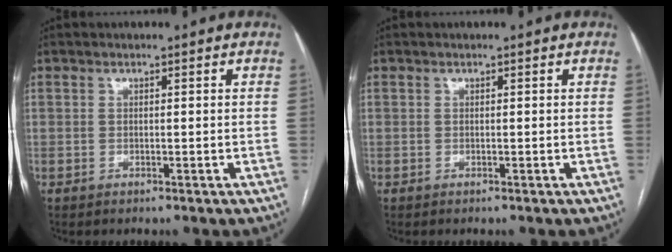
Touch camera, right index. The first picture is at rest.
{"total": 0.0}